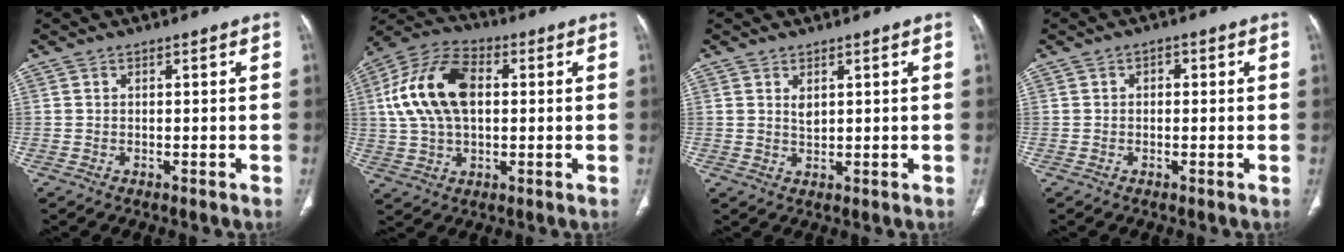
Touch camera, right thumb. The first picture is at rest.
{"total": 16.2, "force": [2.4, 9.8, 12.6], "torque": [-0.241, 0.022, 0.040]}
{"total": 2.0, "force": [1.0, 1.0, 1.4], "torque": [-0.021, -0.009, 0.023]}
{"total": 1.6, "force": [0.3, 1.2, 1.0], "torque": [-0.010, 0.005, 0.002]}